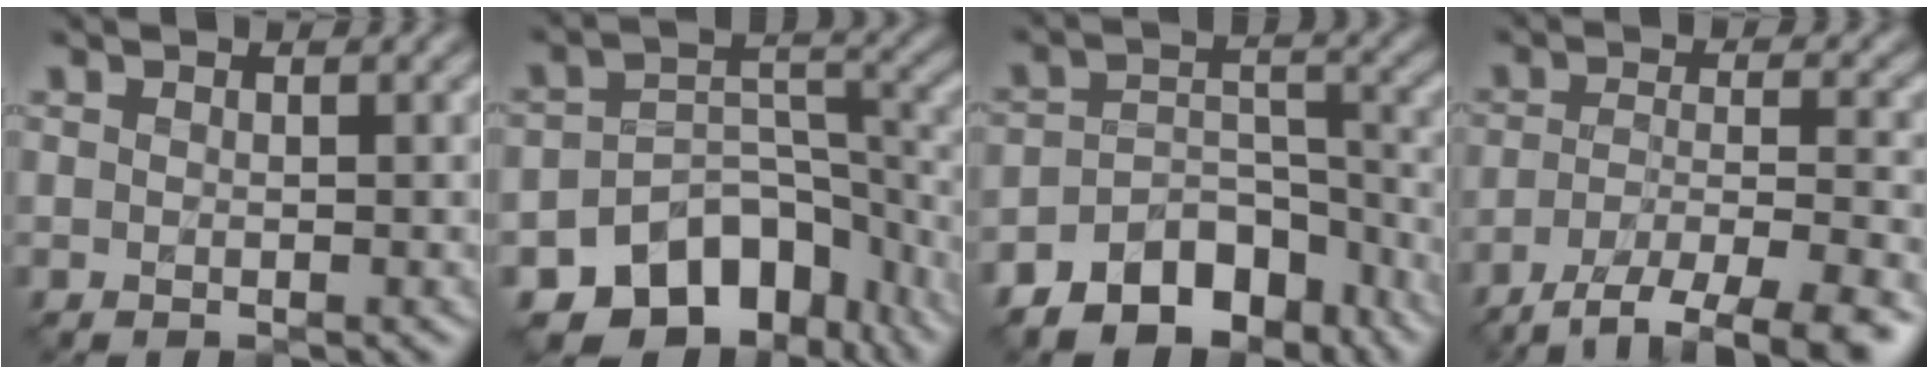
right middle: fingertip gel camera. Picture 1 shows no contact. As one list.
[{"total": 11.2, "force": [-7.8, 6.5, 4.5], "torque": [-0.062, -0.014, -0.117]}, {"total": 8.1, "force": [-6.2, 4.5, 2.8], "torque": [-0.030, 0.001, -0.096]}, {"total": 8.3, "force": [-5.9, 2.2, 5.4], "torque": [-0.086, -0.011, -0.093]}]